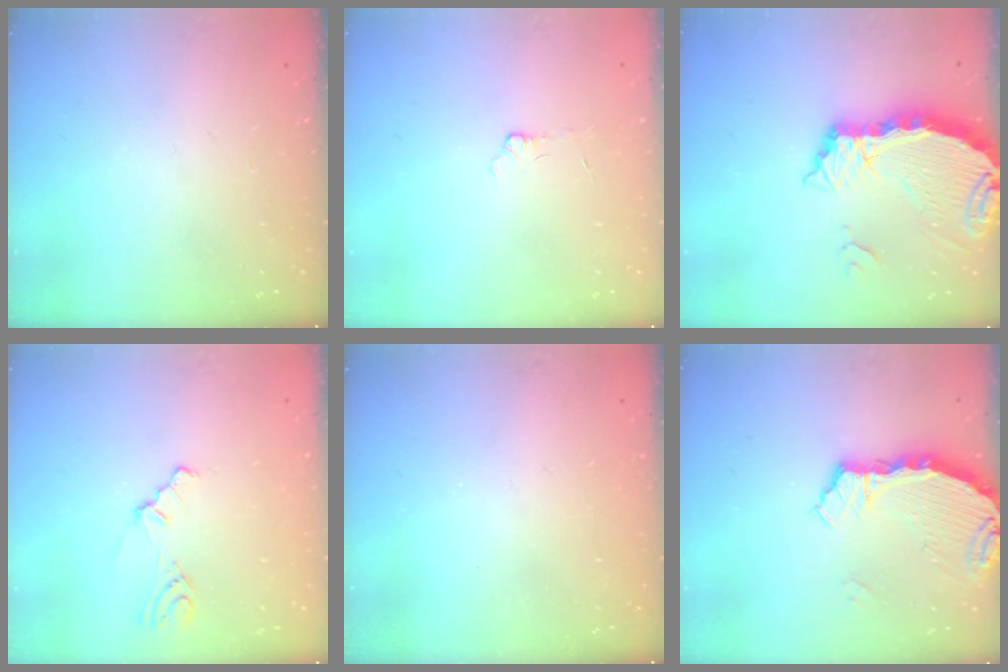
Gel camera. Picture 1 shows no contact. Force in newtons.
{"total": 3.0, "press": 3.0, "slide": 0.2}
{"total": 8.0, "press": 7.9, "slide": 0.8}
{"total": 2.8, "press": 2.8, "slide": 0.7}
{"total": 0.0}
{"total": 3.5, "press": 3.5, "slide": 0.5}